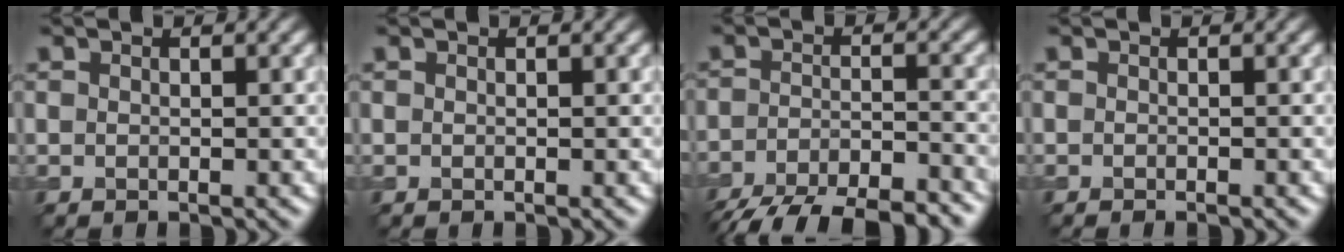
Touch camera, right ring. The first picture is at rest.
{"total": 0.0}
{"total": 10.3, "force": [-8.8, 2.7, 4.6], "torque": [-0.076, -0.029, -0.132]}
{"total": 0.7, "force": [-0.6, 0.1, 0.4], "torque": [-0.005, -0.004, -0.009]}